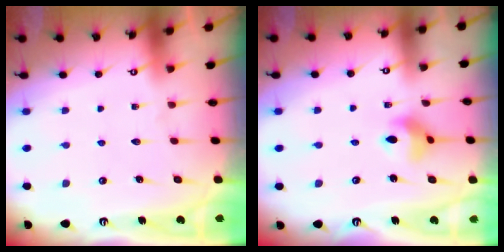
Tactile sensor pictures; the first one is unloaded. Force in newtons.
{"total": 7.2, "press": 7.2, "slide": 0.5}